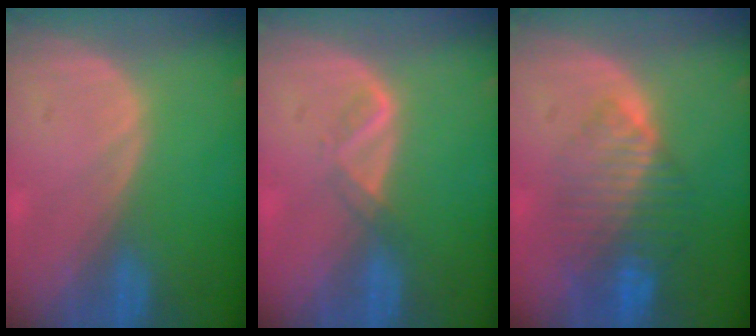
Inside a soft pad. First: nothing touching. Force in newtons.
{"total": 2.1, "press": 2.0, "slide": 0.6}
{"total": 8.4, "press": 7.3, "slide": 4.1}